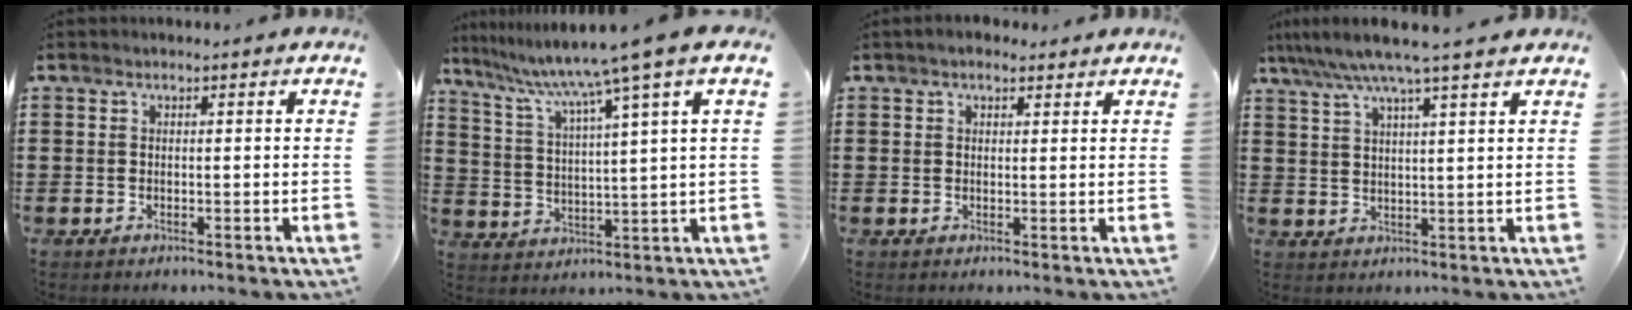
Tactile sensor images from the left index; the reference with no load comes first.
{"total": 9.0, "force": [6.6, -1.7, 5.8], "torque": [-0.137, -0.041, 0.102]}
{"total": 2.1, "force": [1.7, 0.9, 0.9], "torque": [-0.021, 0.009, 0.032]}
{"total": 5.7, "force": [4.5, 0.1, 3.5], "torque": [-0.080, -0.013, 0.077]}